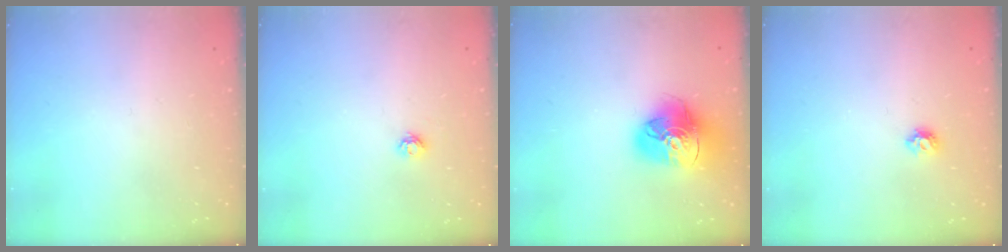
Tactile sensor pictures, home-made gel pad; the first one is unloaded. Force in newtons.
{"total": 3.8, "press": 3.8, "slide": 0.5}
{"total": 18.3, "press": 18.2, "slide": 2.0}
{"total": 4.9, "press": 4.8, "slide": 0.9}